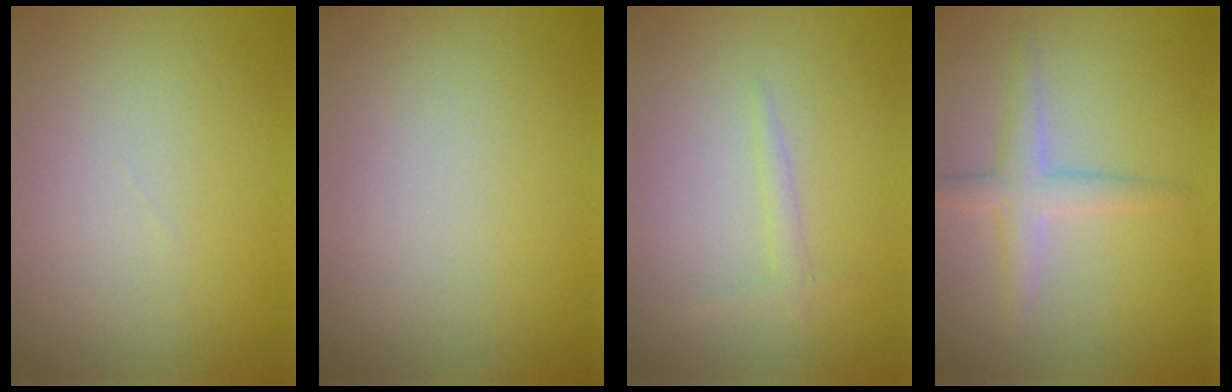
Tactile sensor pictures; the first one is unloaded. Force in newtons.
{"total": 0.0}
{"total": 1.0, "press": 1.0, "slide": 0.1}
{"total": 2.4, "press": 2.4, "slide": 0.2}